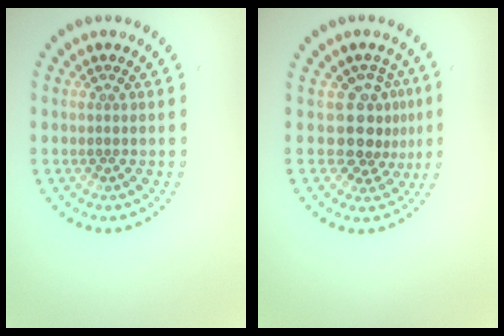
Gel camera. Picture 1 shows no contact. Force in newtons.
{"total": 3.6, "press": 2.6, "slide": 2.5}